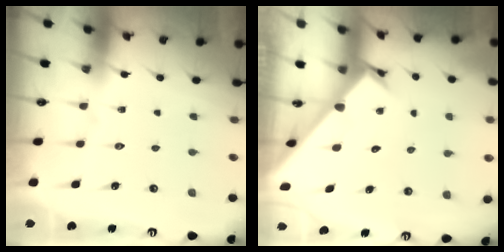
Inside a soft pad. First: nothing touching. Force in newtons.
{"total": 2.2, "press": 2.2, "slide": 0.2}